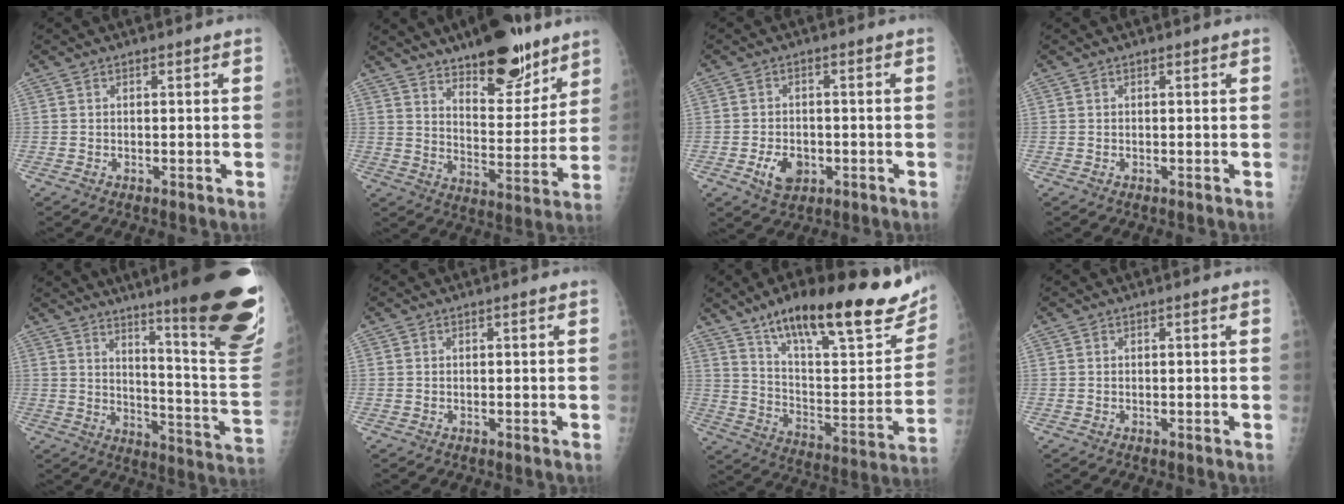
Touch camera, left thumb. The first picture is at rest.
{"total": 17.7, "force": [12.5, 6.7, 10.6], "torque": [-0.107, -0.082, 0.198]}
{"total": 5.4, "force": [-1.7, 3.9, 3.3], "torque": [-0.045, 0.002, -0.023]}
{"total": 0.0}
{"total": 27.6, "force": [17.0, 3.1, 21.5], "torque": [-0.238, -0.086, 0.239]}
{"total": 0.0}
{"total": 29.4, "force": [19.3, 8.4, 20.5], "torque": [-0.268, -0.058, 0.297]}
{"total": 0.0}